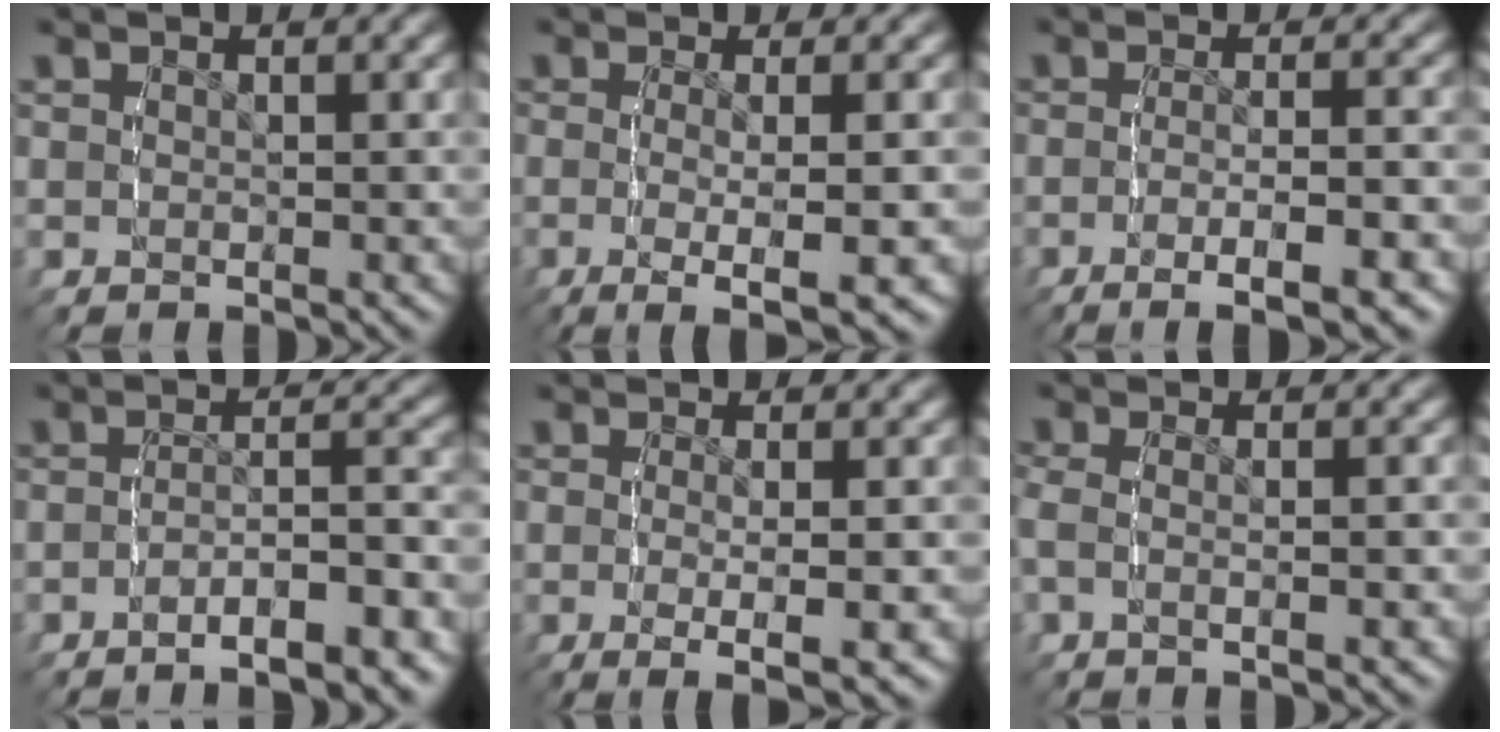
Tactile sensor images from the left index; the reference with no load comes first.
{"total": 5.9, "force": [-3.0, 1.2, 5.0], "torque": [-0.089, -0.027, -0.030]}
{"total": 5.6, "force": [-3.9, 0.9, 3.9], "torque": [-0.074, -0.016, -0.050]}
{"total": 7.2, "force": [-6.3, 1.2, 3.2], "torque": [-0.043, -0.015, -0.090]}
{"total": 4.6, "force": [-2.1, 0.7, 4.0], "torque": [-0.069, -0.019, -0.021]}
{"total": 2.3, "force": [-0.8, 0.7, 2.0], "torque": [-0.058, -0.008, -0.009]}